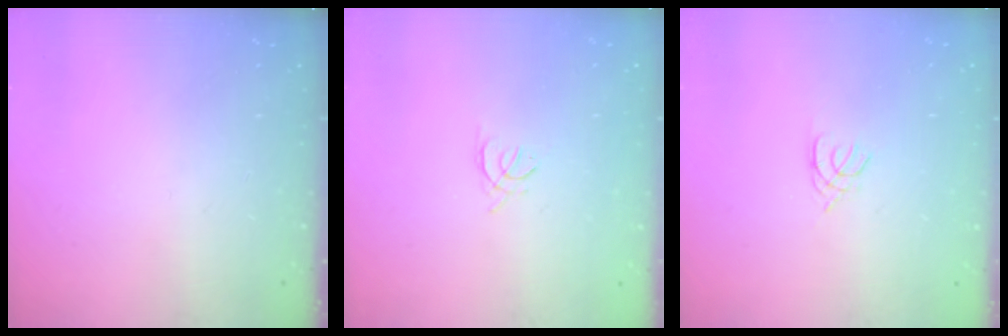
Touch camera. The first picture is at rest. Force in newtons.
{"total": 1.5, "press": 1.4, "slide": 0.6}
{"total": 1.4, "press": 1.4, "slide": 0.3}